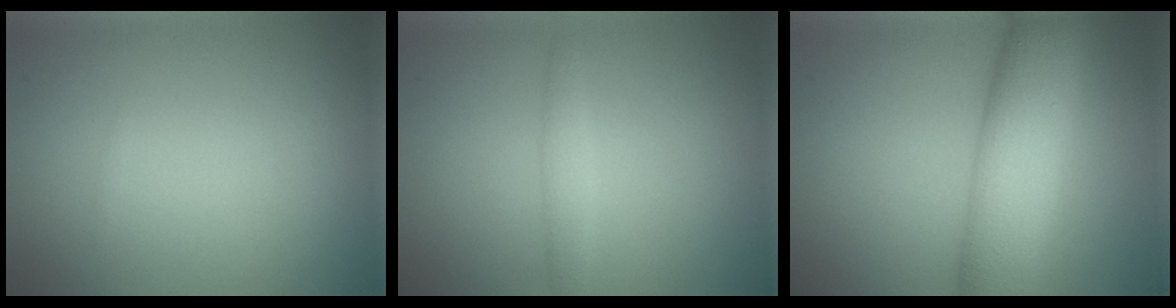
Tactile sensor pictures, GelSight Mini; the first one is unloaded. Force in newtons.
{"total": 1.5, "press": 1.5, "slide": 0.1}
{"total": 9.4, "press": 9.4, "slide": 0.3}